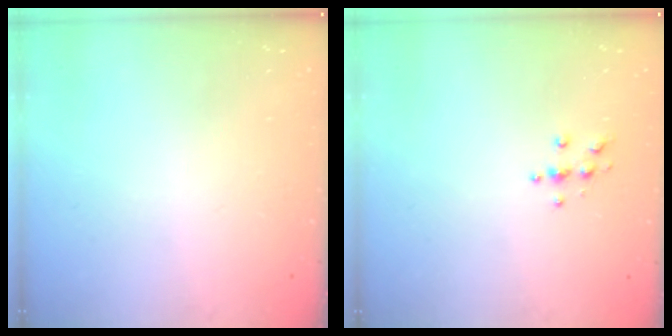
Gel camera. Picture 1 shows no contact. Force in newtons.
{"total": 3.9, "press": 3.8, "slide": 0.5}